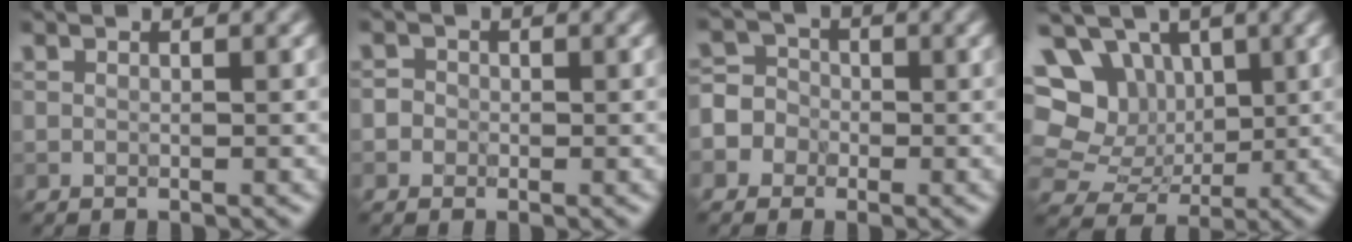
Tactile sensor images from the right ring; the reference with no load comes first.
{"total": 1.7, "force": [0.1, 1.6, 0.6], "torque": [0.009, 0.006, -0.016]}
{"total": 5.5, "force": [-2.3, 4.9, 1.0], "torque": [-0.006, 0.010, -0.064]}
{"total": 11.6, "force": [3.8, 9.7, 5.2], "torque": [-0.115, 0.020, 0.064]}